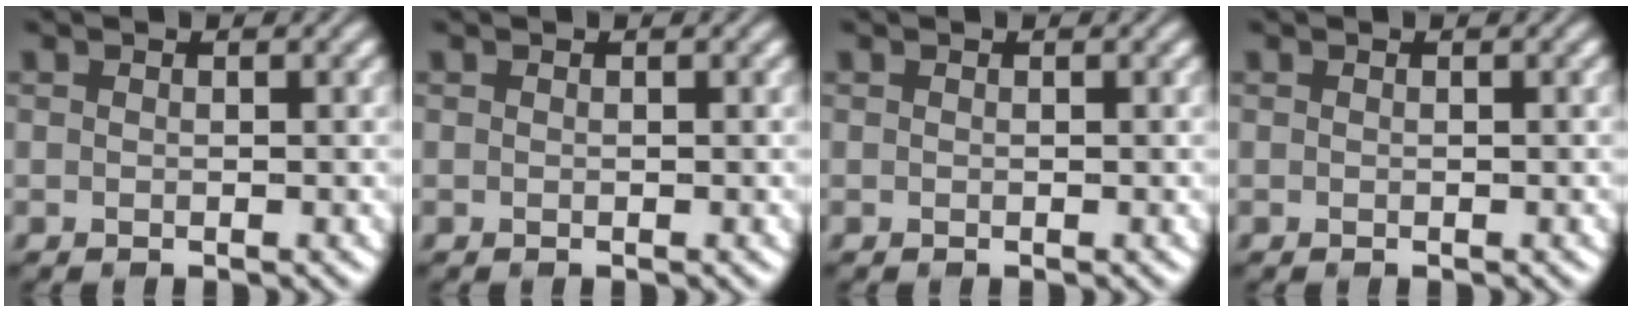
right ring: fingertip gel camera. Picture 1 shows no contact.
{"total": 0.0}
{"total": 0.0}
{"total": 0.0}